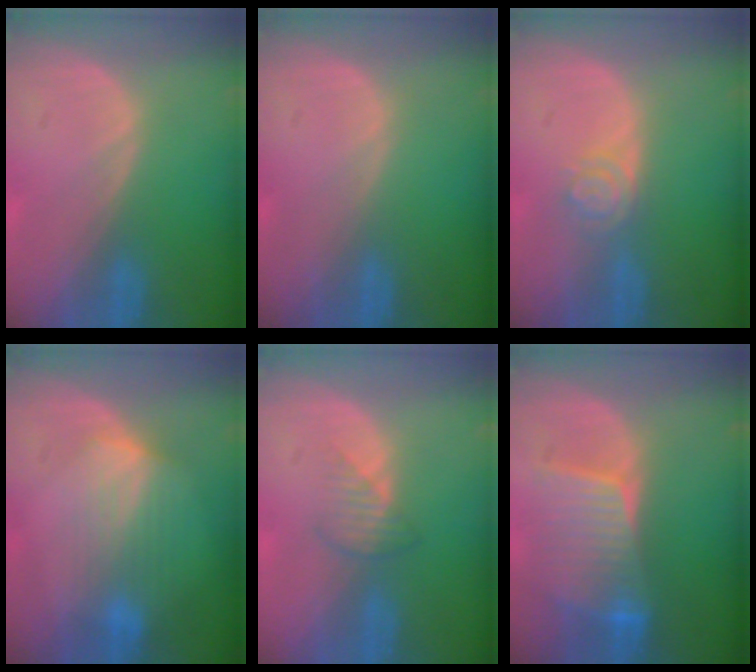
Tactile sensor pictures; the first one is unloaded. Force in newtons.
{"total": 0.0}
{"total": 4.0, "press": 3.3, "slide": 2.1}
{"total": 7.1, "press": 6.4, "slide": 3.1}
{"total": 2.7, "press": 2.6, "slide": 0.6}
{"total": 7.8, "press": 7.7, "slide": 1.7}